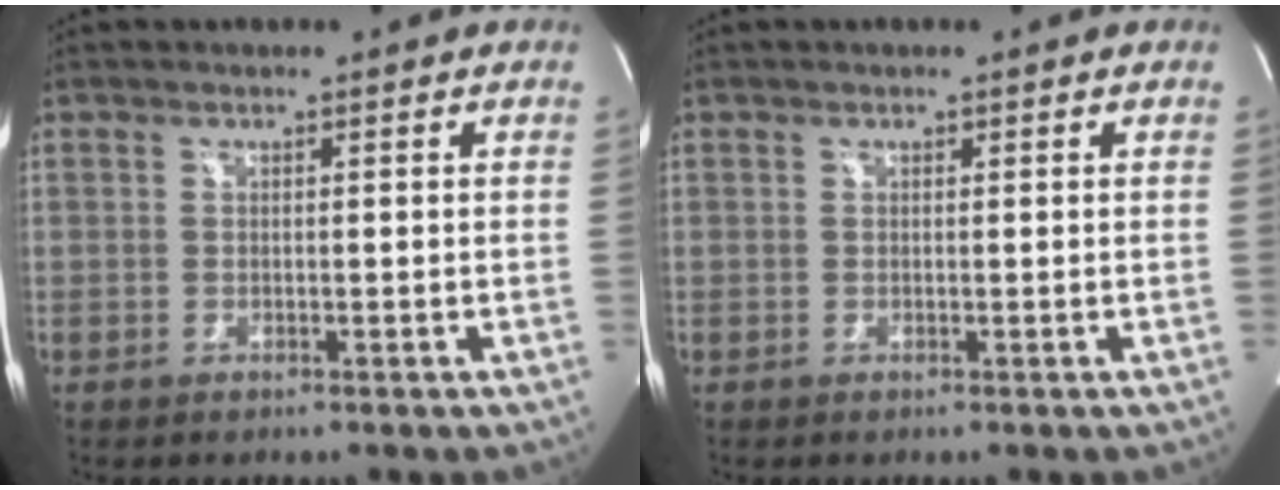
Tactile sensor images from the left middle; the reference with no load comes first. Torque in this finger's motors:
{"motor_torque": [-0.43, -0.06, -0.01, 0.00]}